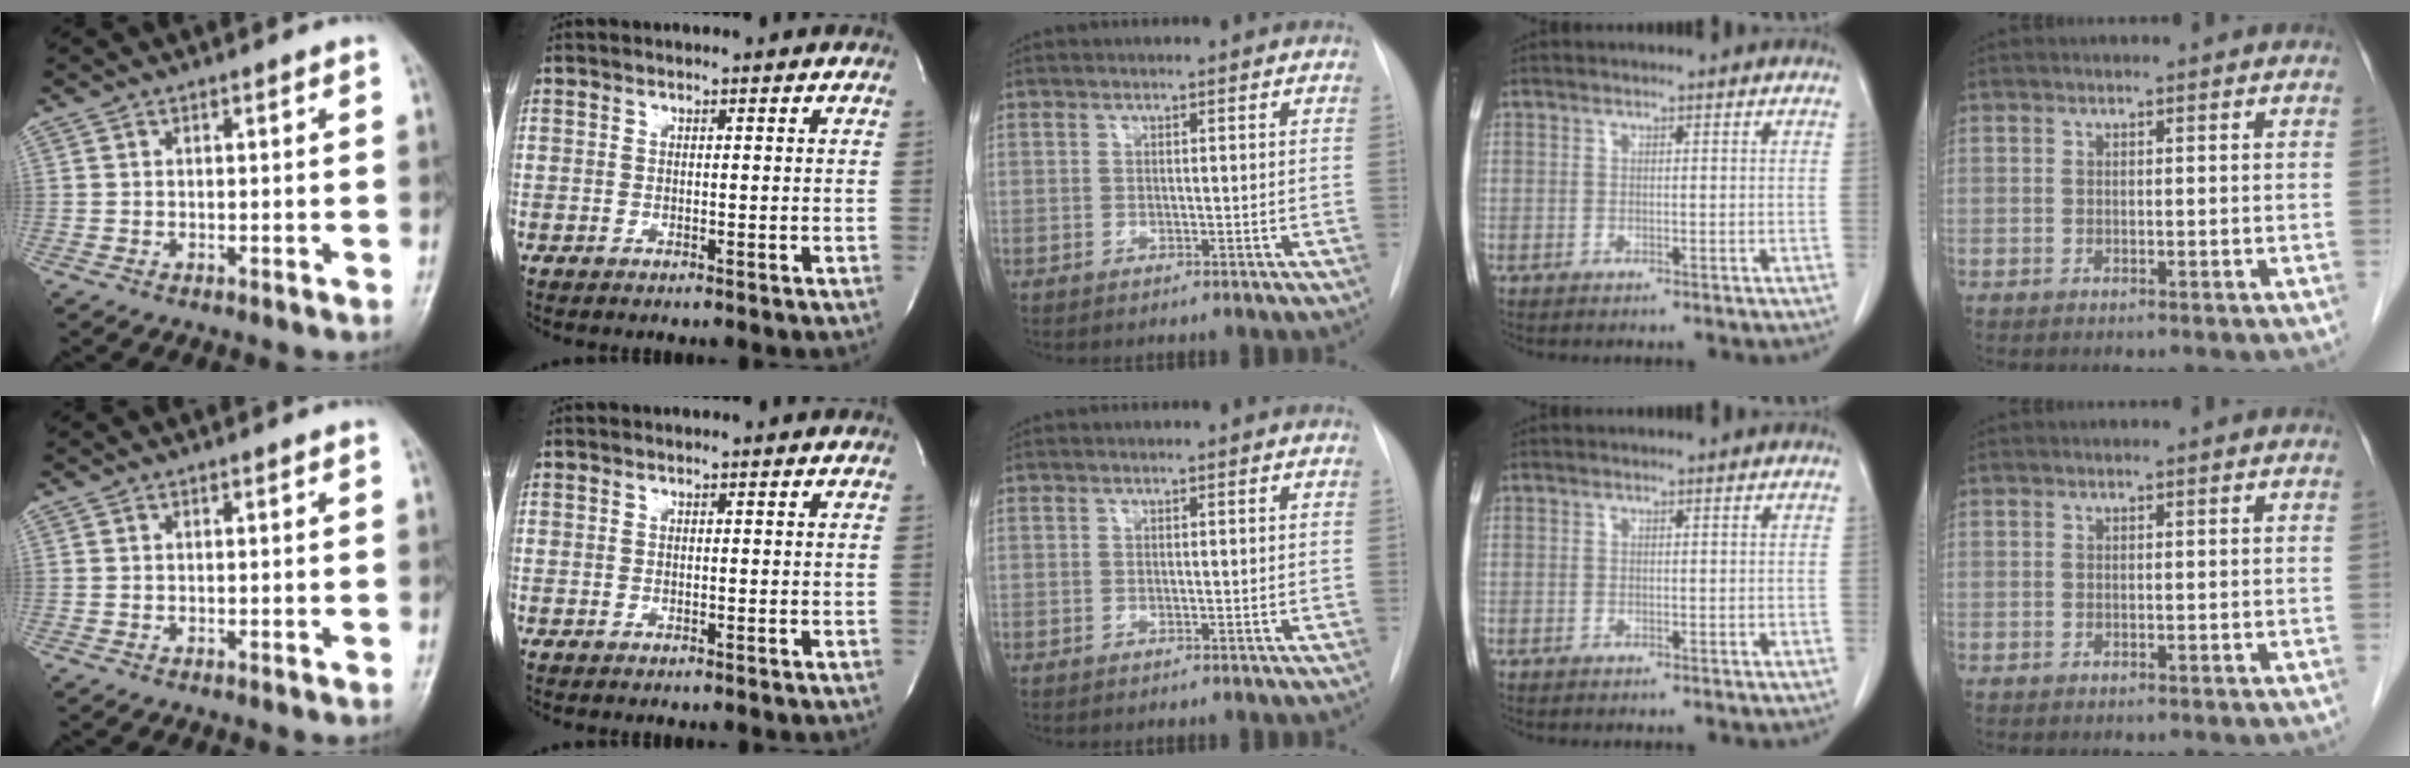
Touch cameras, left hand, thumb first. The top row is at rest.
{}